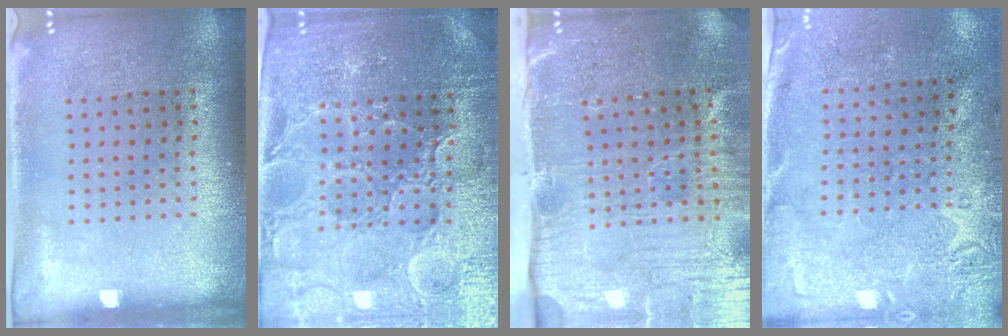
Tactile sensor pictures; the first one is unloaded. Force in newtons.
{"total": 4.6, "press": 4.3, "slide": 1.6}
{"total": 5.2, "press": 4.3, "slide": 2.9}
{"total": 2.8, "press": 2.1, "slide": 1.7}